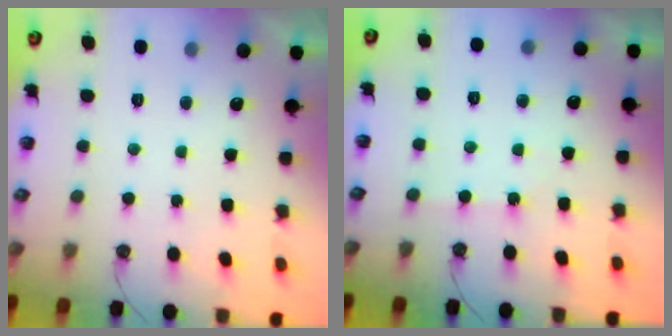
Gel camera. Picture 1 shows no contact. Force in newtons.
{"total": 2.7, "press": 2.7, "slide": 0.5}